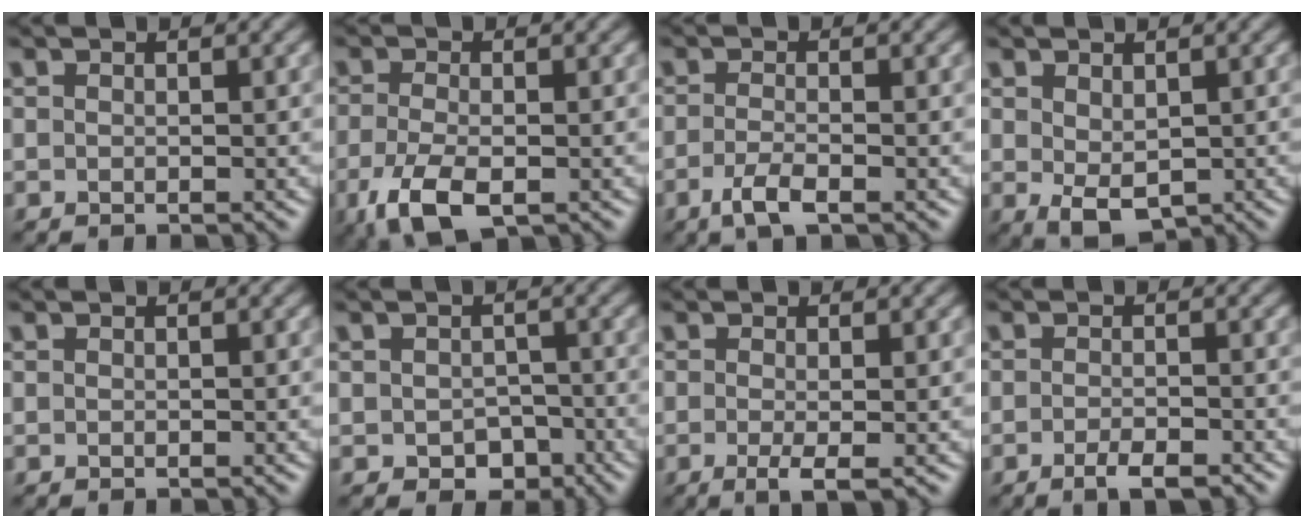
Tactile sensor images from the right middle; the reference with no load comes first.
{"total": 5.2, "force": [-2.3, 2.3, 4.1], "torque": [-0.098, -0.013, -0.046]}
{"total": 2.5, "force": [-1.3, 0.7, 2.0], "torque": [-0.046, -0.003, -0.028]}
{"total": 3.0, "force": [0.0, 1.8, 2.4], "torque": [-0.046, -0.008, 0.007]}
{"total": 0.0}
{"total": 2.5, "force": [-0.9, 1.9, 1.3], "torque": [-0.017, -0.007, -0.013]}
{"total": 2.1, "force": [-0.6, 0.4, 2.0], "torque": [-0.040, -0.010, -0.011]}
{"total": 2.6, "force": [-1.6, 0.8, 2.0], "torque": [-0.035, -0.003, -0.027]}